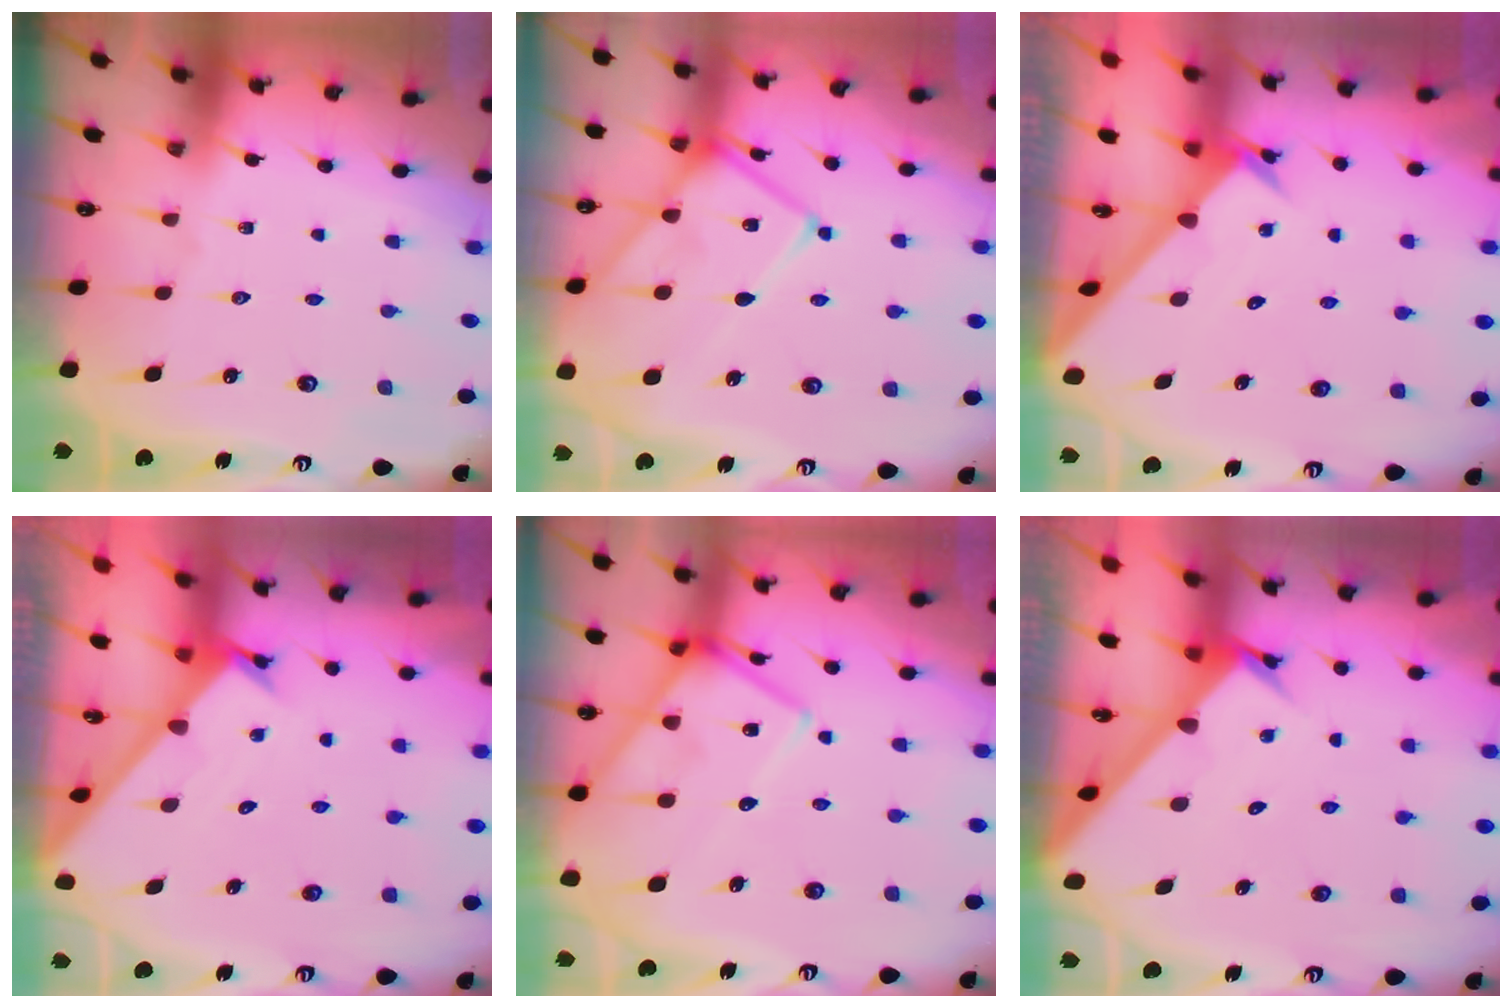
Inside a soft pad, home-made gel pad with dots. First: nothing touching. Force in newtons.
{"total": 13.7, "press": 13.6, "slide": 1.6}
{"total": 2.7, "press": 2.7, "slide": 0.2}
{"total": 1.8, "press": 1.8, "slide": 0.1}
{"total": 14.1, "press": 14.1, "slide": 1.4}
{"total": 2.7, "press": 2.7, "slide": 0.2}